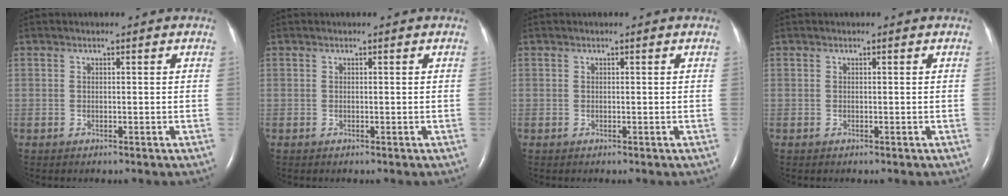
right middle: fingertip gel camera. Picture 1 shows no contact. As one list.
[{"total": 0.0}, {"total": 0.0}, {"total": 0.0}]